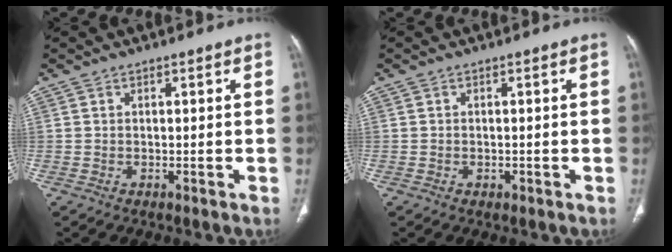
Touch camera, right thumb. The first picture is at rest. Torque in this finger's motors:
{"motor_torque": [-0.38, -0.06, 0.00, 0.42, 0.00]}